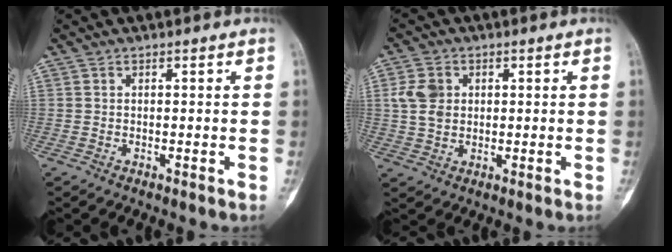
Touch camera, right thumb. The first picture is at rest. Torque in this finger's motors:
{"motor_torque": [-0.43, 0.07, 0.52, 0.43, 0.06]}